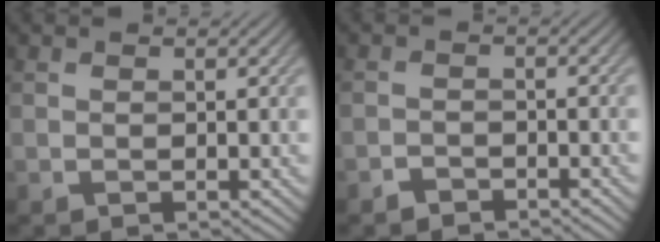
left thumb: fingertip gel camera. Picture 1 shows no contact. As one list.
[{"total": 1.7, "force": [-1.5, 0.6, 0.4], "torque": [-0.003, 0.003, -0.031]}]